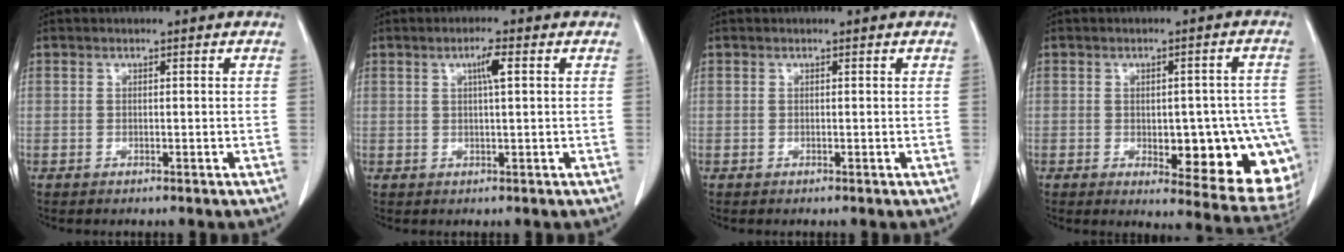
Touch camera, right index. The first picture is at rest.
{"total": 3.0, "force": [1.1, 0.3, 2.7], "torque": [-0.047, 0.001, 0.016]}
{"total": 0.0}
{"total": 16.0, "force": [-4.1, 5.9, 14.4], "torque": [-0.101, 0.013, -0.030]}